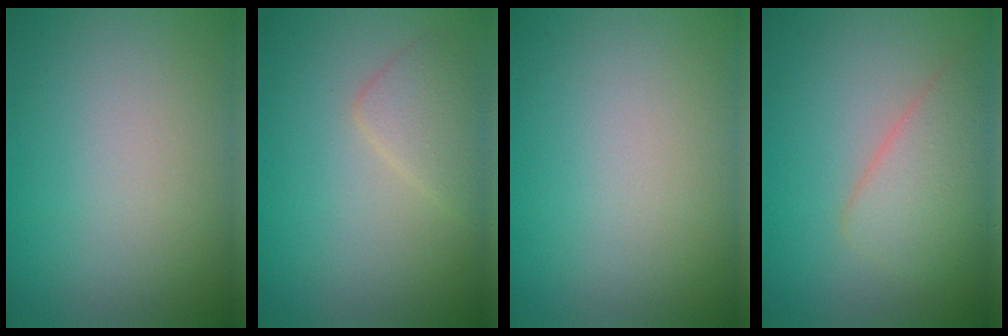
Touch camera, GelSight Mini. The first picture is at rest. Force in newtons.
{"total": 2.2, "press": 2.2, "slide": 0.1}
{"total": 0.0}
{"total": 3.5, "press": 3.5, "slide": 0.1}